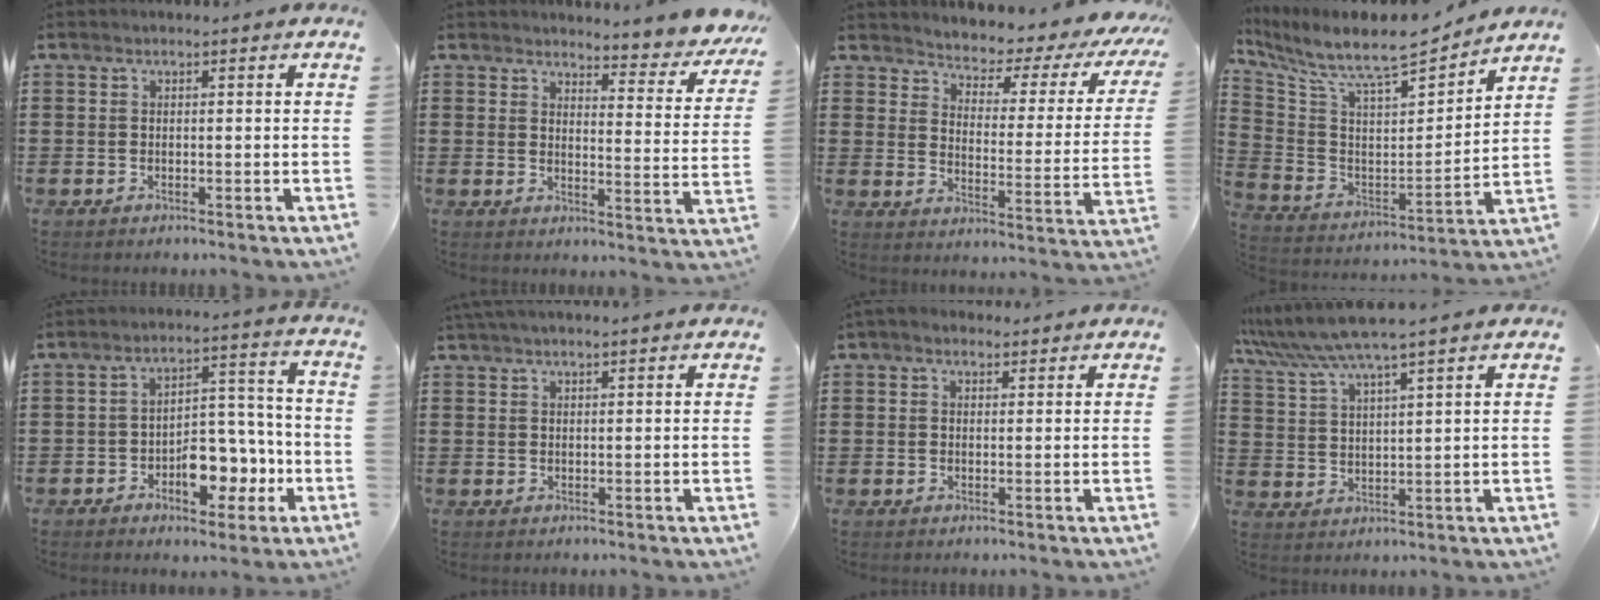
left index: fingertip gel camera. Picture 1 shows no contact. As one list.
[{"total": 4.6, "force": [4.3, 0.5, 1.4], "torque": [-0.034, -0.035, 0.071]}, {"total": 3.0, "force": [2.7, 0.8, 1.1], "torque": [-0.034, -0.032, 0.034]}, {"total": 9.7, "force": [8.5, 1.9, 4.3], "torque": [-0.124, -0.061, 0.142]}, {"total": 8.3, "force": [-3.1, 5.1, 5.8], "torque": [-0.082, 0.015, -0.053]}, {"total": 1.7, "force": [1.5, 0.1, 0.7], "torque": [-0.016, 0.001, 0.028]}, {"total": 1.7, "force": [1.3, 0.9, 0.6], "torque": [-0.015, 0.007, 0.025]}, {"total": 6.6, "force": [5.6, -0.3, 3.4], "torque": [-0.085, -0.025, 0.098]}]